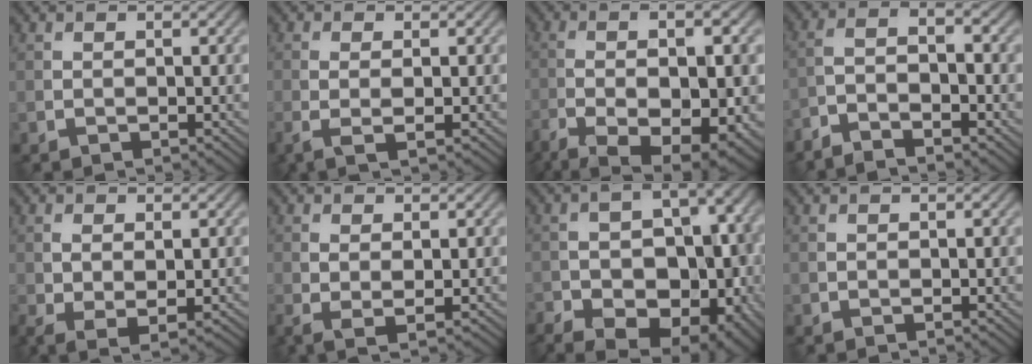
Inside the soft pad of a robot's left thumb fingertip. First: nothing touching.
{"total": 2.6, "force": [-0.4, 0.5, 2.5], "torque": [-0.059, -0.002, -0.011]}
{"total": 15.0, "force": [-6.7, 5.2, 12.4], "torque": [-0.221, -0.025, -0.090]}
{"total": 4.5, "force": [-3.6, 0.6, 2.5], "torque": [-0.054, -0.002, -0.076]}
{"total": 4.2, "force": [-0.4, 2.0, 3.7], "torque": [-0.081, -0.012, 0.001]}
{"total": 3.0, "force": [-0.1, 0.8, 2.9], "torque": [-0.065, -0.006, -0.002]}
{"total": 14.5, "force": [-6.6, 8.7, 9.5], "torque": [-0.140, -0.011, -0.090]}
{"total": 0.0}